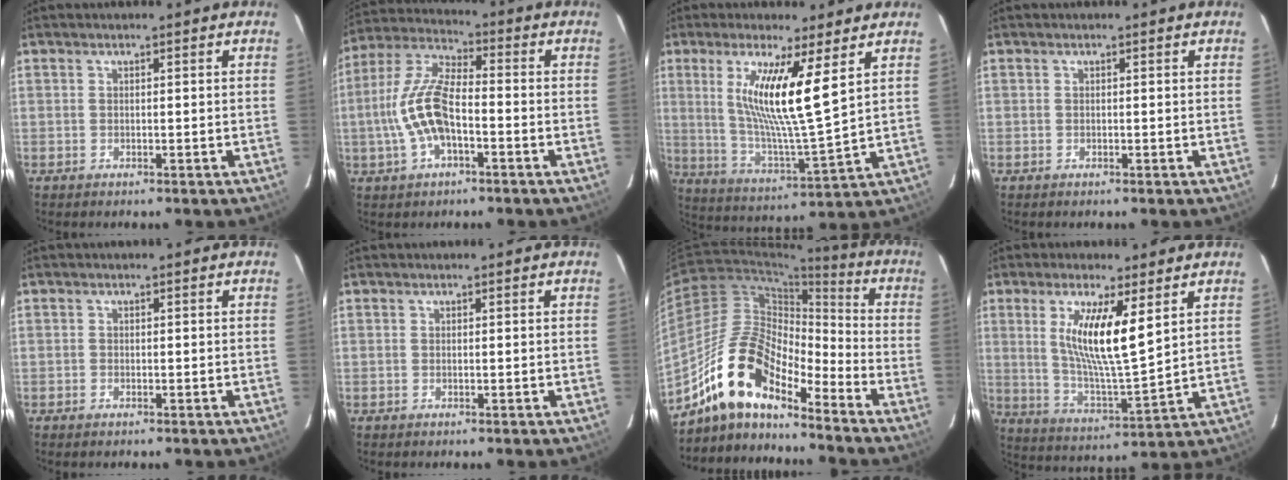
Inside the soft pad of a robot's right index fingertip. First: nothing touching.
{"total": 12.7, "force": [-3.1, 5.1, 11.2], "torque": [-0.238, 0.007, -0.060]}
{"total": 13.8, "force": [5.5, 0.3, 12.6], "torque": [-0.231, -0.019, 0.104]}
{"total": 0.0}
{"total": 0.7, "force": [-0.6, 0.3, 0.2], "torque": [-0.004, 0.001, -0.012]}
{"total": 0.0}
{"total": 15.3, "force": [-12.0, 4.9, 8.0], "torque": [-0.144, 0.008, -0.240]}
{"total": 12.7, "force": [4.7, 1.9, 11.7], "torque": [-0.218, -0.013, 0.089]}